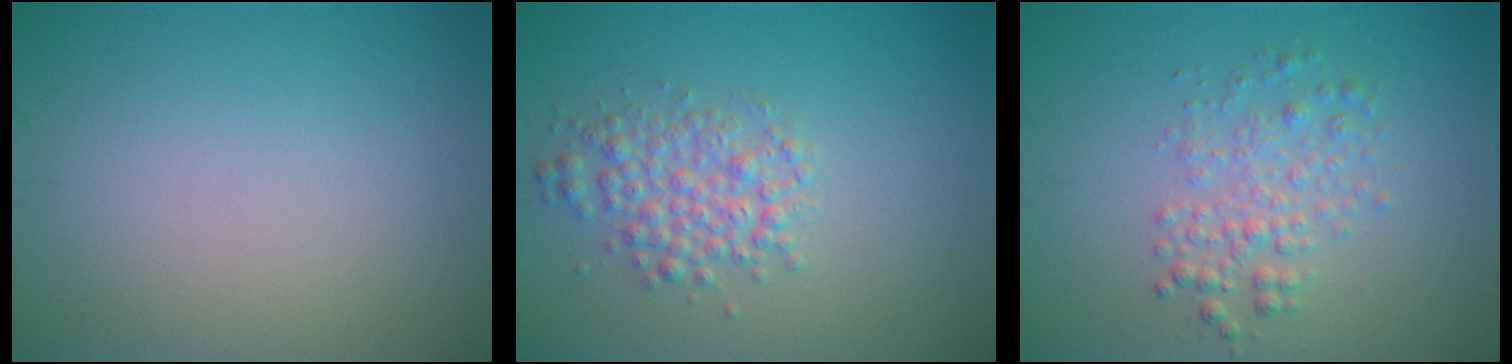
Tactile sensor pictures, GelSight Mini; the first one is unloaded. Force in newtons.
{"total": 3.1, "press": 3.1, "slide": 0.1}
{"total": 2.7, "press": 2.7, "slide": 0.0}